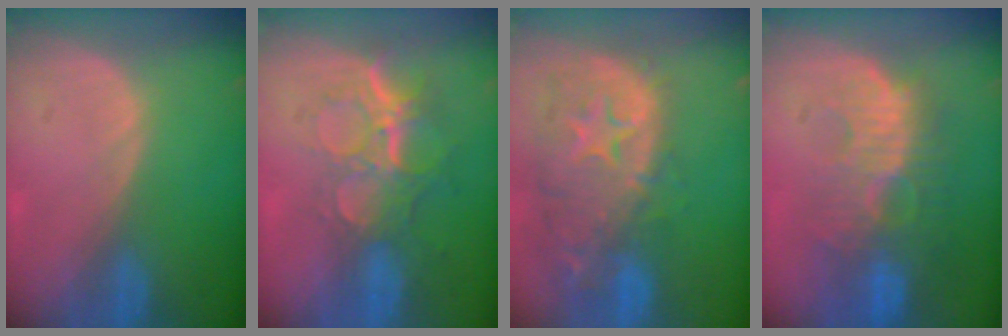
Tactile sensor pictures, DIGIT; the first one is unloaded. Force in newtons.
{"total": 9.2, "press": 7.7, "slide": 5.0}
{"total": 14.0, "press": 11.3, "slide": 8.3}
{"total": 11.0, "press": 9.7, "slide": 5.3}